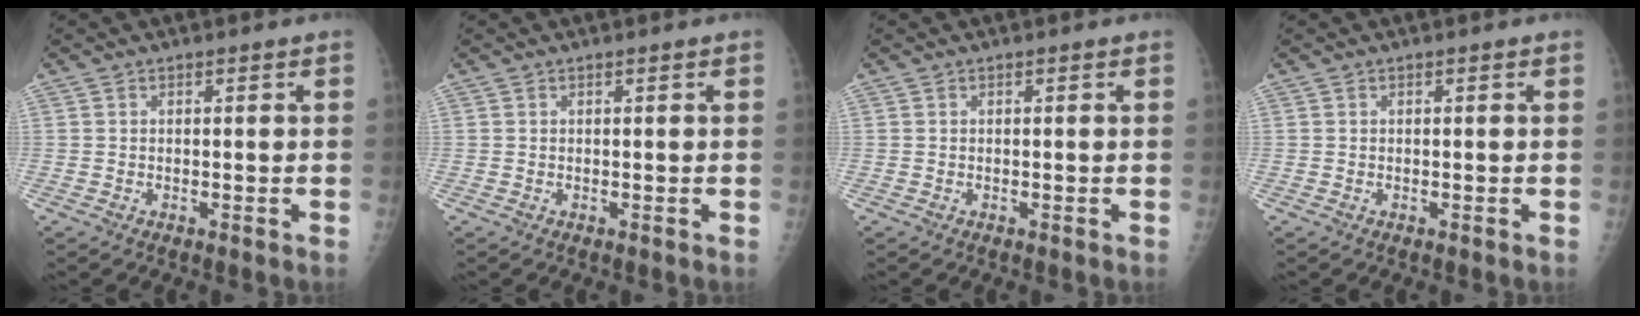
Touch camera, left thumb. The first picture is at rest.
{"total": 0.0}
{"total": 0.0}
{"total": 0.0}